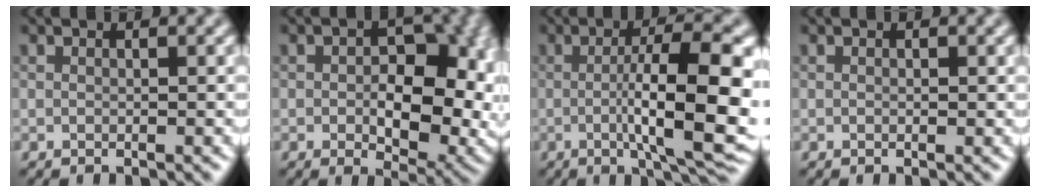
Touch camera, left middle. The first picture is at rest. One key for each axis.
{"total": 10.8, "fx": 0.0, "fy": 6.4, "fz": 8.6, "tx": -0.099, "ty": -0.008, "tz": 0.003}
{"total": 10.4, "fx": -1.1, "fy": 2.4, "fz": 10.1, "tx": -0.142, "ty": -0.006, "tz": -0.017}
{"total": 0.0}